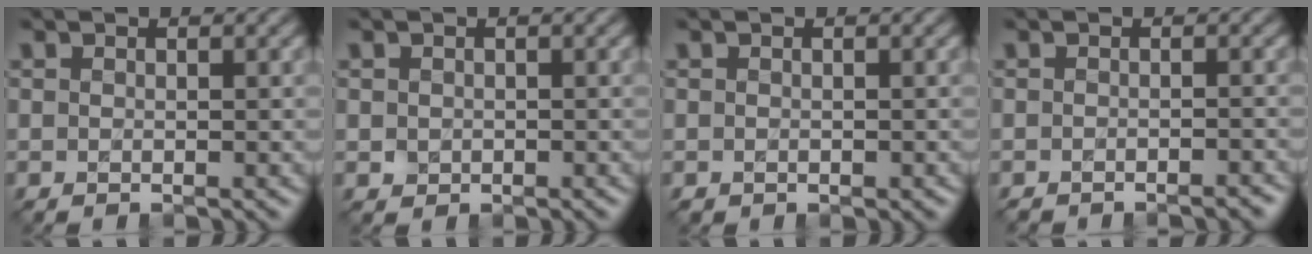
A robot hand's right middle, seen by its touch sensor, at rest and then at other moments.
{"total": 0.9, "force": [0.0, 0.8, 0.2], "torque": [-0.001, -0.003, 0.000]}
{"total": 0.5, "force": [-0.3, 0.4, 0.2], "torque": [-0.002, -0.005, -0.004]}
{"total": 2.0, "force": [-2.0, 0.2, 0.4], "torque": [0.002, -0.001, -0.022]}